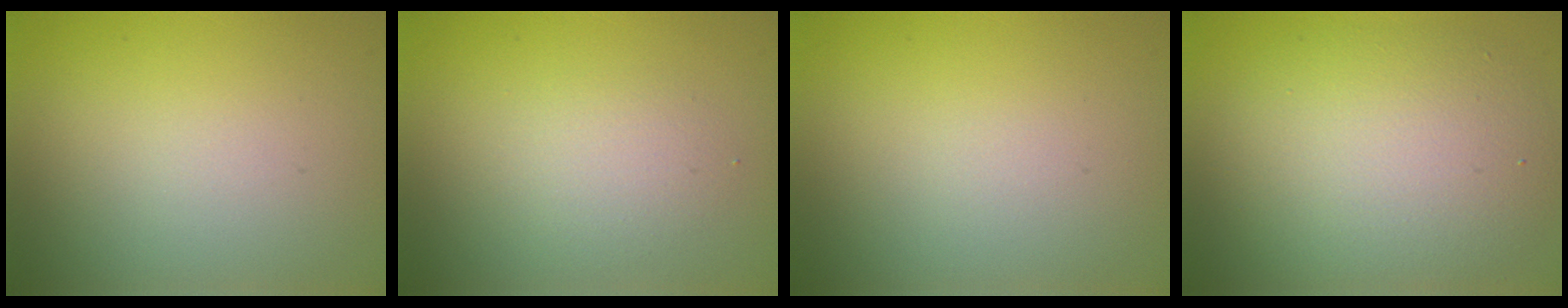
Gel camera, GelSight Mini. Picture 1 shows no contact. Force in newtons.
{"total": 1.9, "press": 1.9, "slide": 0.0}
{"total": 0.0}
{"total": 7.3, "press": 7.3, "slide": 0.2}